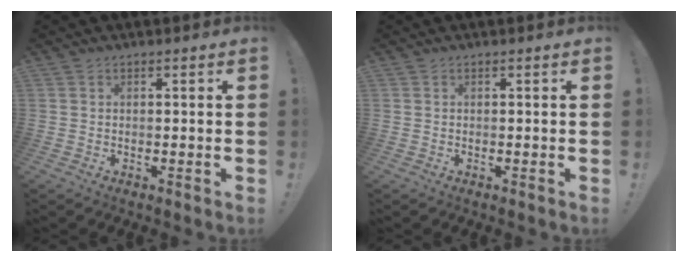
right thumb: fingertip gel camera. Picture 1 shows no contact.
{"total": 0.0}